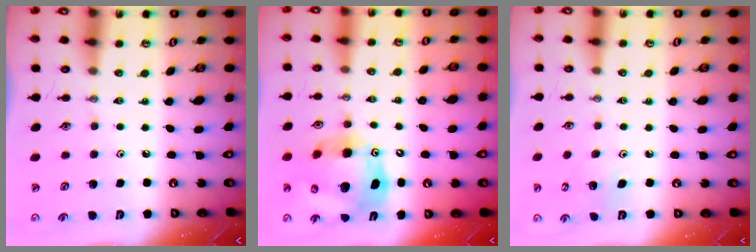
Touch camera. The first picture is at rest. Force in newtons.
{"total": 17.4, "press": 17.2, "slide": 2.7}
{"total": 4.8, "press": 4.8, "slide": 0.4}